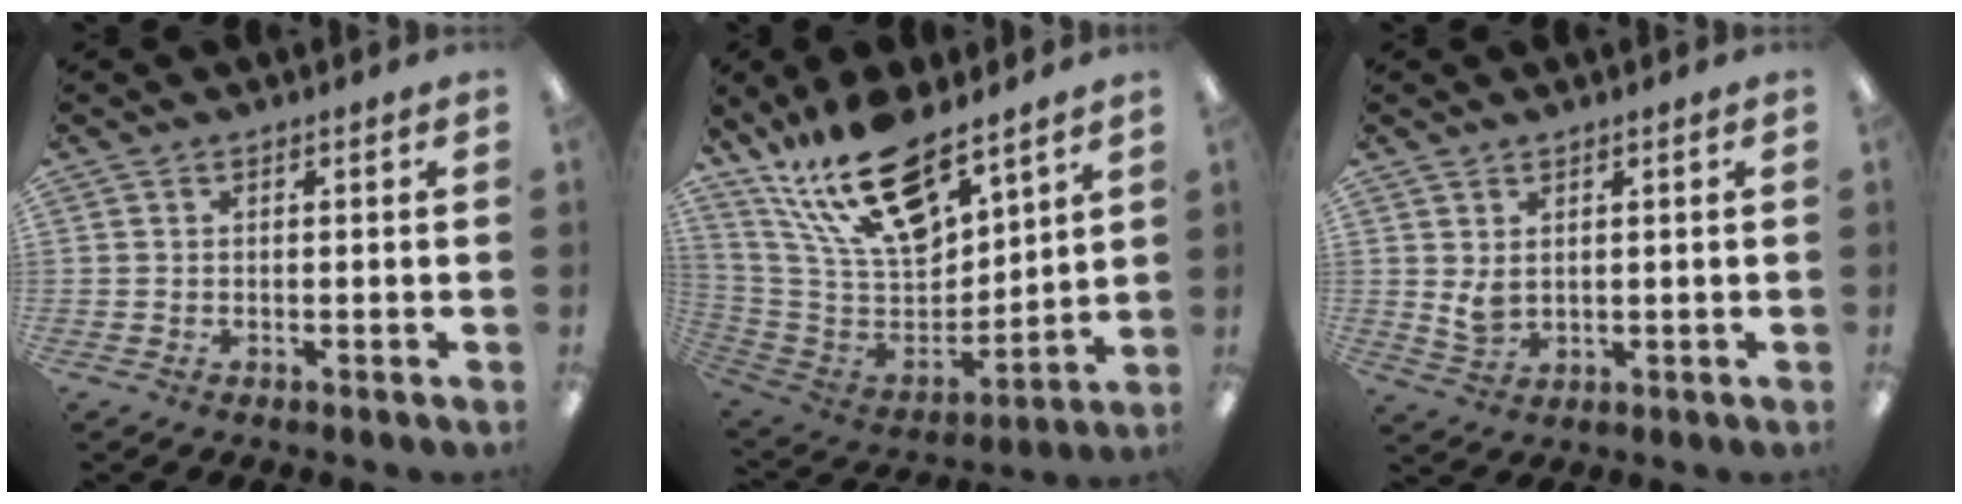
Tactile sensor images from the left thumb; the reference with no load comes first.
{"total": 22.4, "force": [15.9, 9.4, 12.8], "torque": [-0.230, -0.094, 0.284]}
{"total": 3.9, "force": [1.7, 2.3, 2.6], "torque": [-0.051, -0.008, 0.029]}